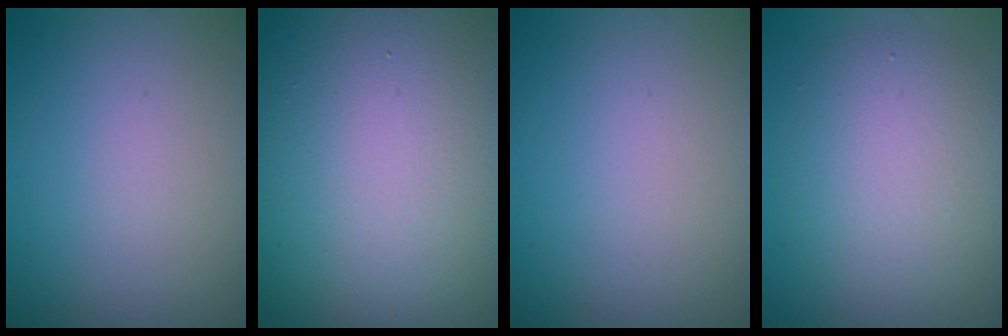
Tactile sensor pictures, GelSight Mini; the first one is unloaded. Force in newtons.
{"total": 22.6, "press": 22.5, "slide": 0.6}
{"total": 0.0}
{"total": 6.2, "press": 6.2, "slide": 0.6}